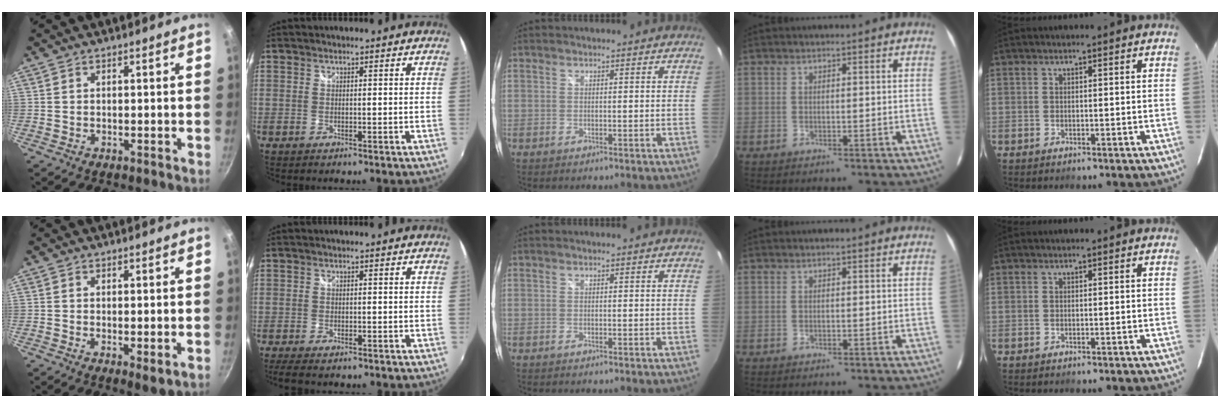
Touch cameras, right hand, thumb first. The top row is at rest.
{"thumb": {"total": 2.6, "force": [0.2, 1.0, 2.4], "torque": [-0.037, -0.013, 0.002]}, "index": {"total": 5.1, "force": [-3.9, 1.6, 2.9], "torque": [-0.072, -0.022, -0.069]}}